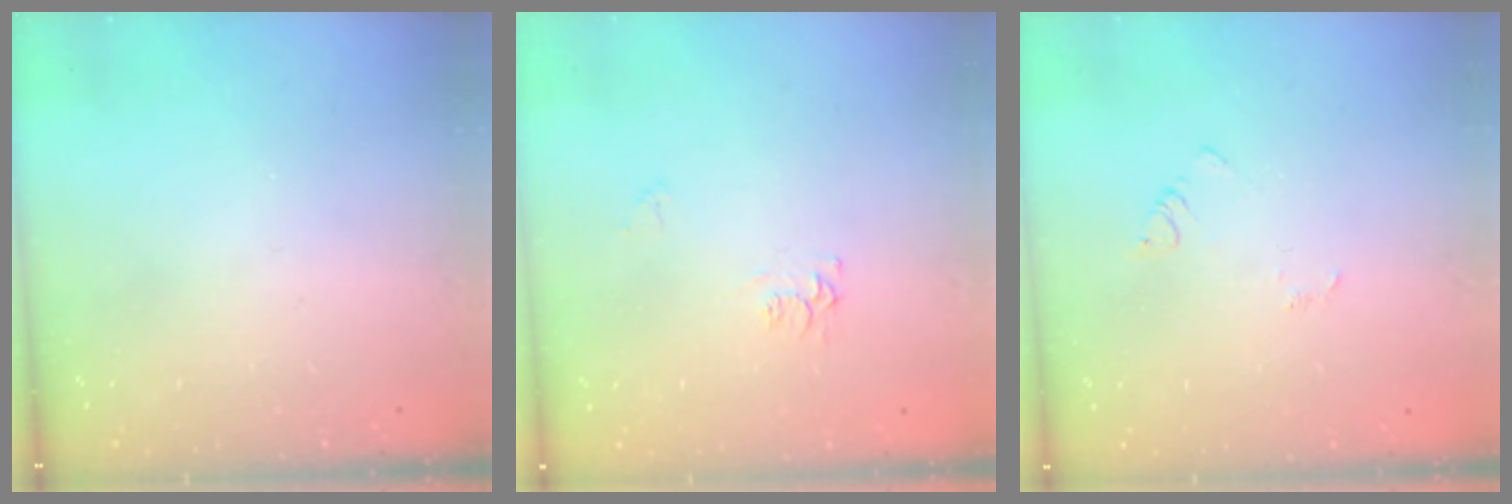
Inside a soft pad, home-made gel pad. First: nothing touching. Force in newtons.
{"total": 5.0, "press": 5.0, "slide": 0.7}
{"total": 2.9, "press": 2.9, "slide": 0.3}